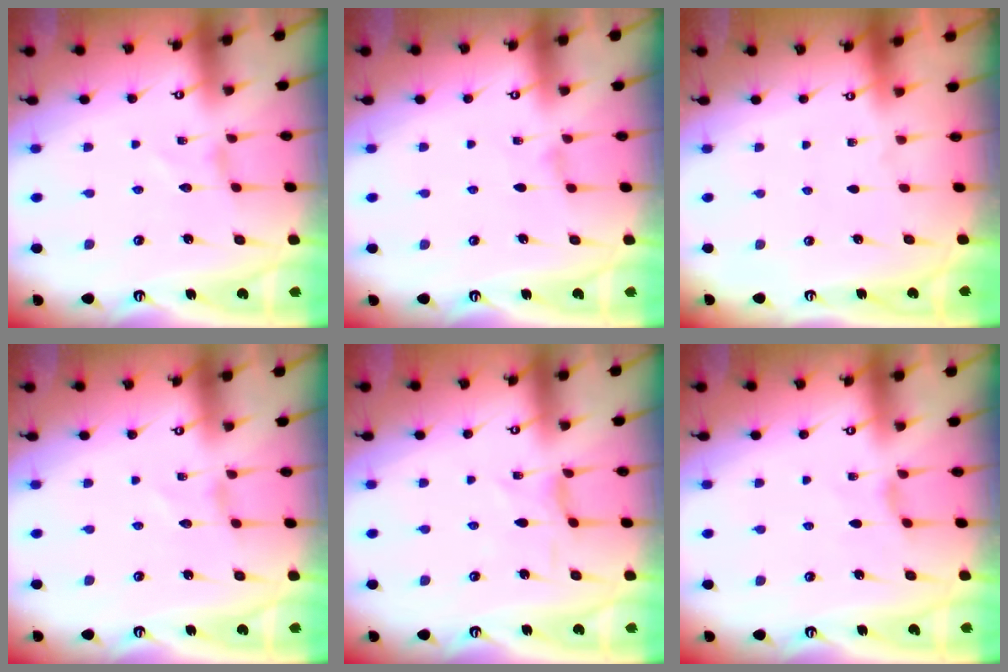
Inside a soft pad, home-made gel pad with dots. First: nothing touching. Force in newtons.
{"total": 0.8, "press": 0.7, "slide": 0.3}
{"total": 0.0}
{"total": 0.0}
{"total": 1.8, "press": 1.8, "slide": 0.3}
{"total": 1.7, "press": 1.6, "slide": 0.4}